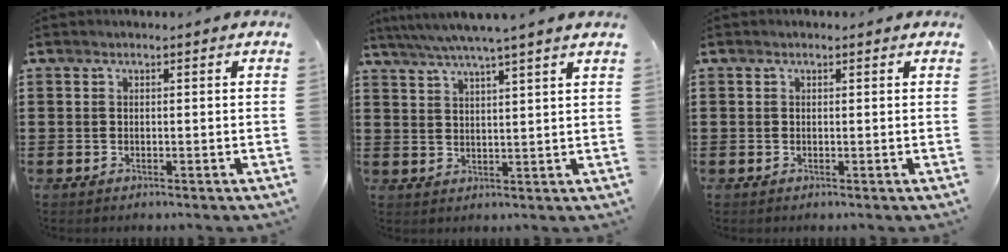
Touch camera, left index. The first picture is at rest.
{"total": 4.5, "force": [3.7, -0.8, 2.3], "torque": [-0.055, -0.015, 0.064]}
{"total": 0.6, "force": [0.2, 0.5, 0.1], "torque": [-0.003, 0.005, 0.003]}